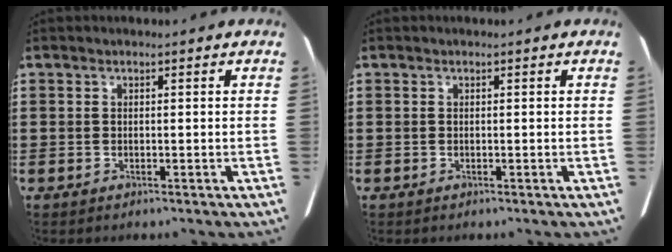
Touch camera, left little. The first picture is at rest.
{"total": 0.0}